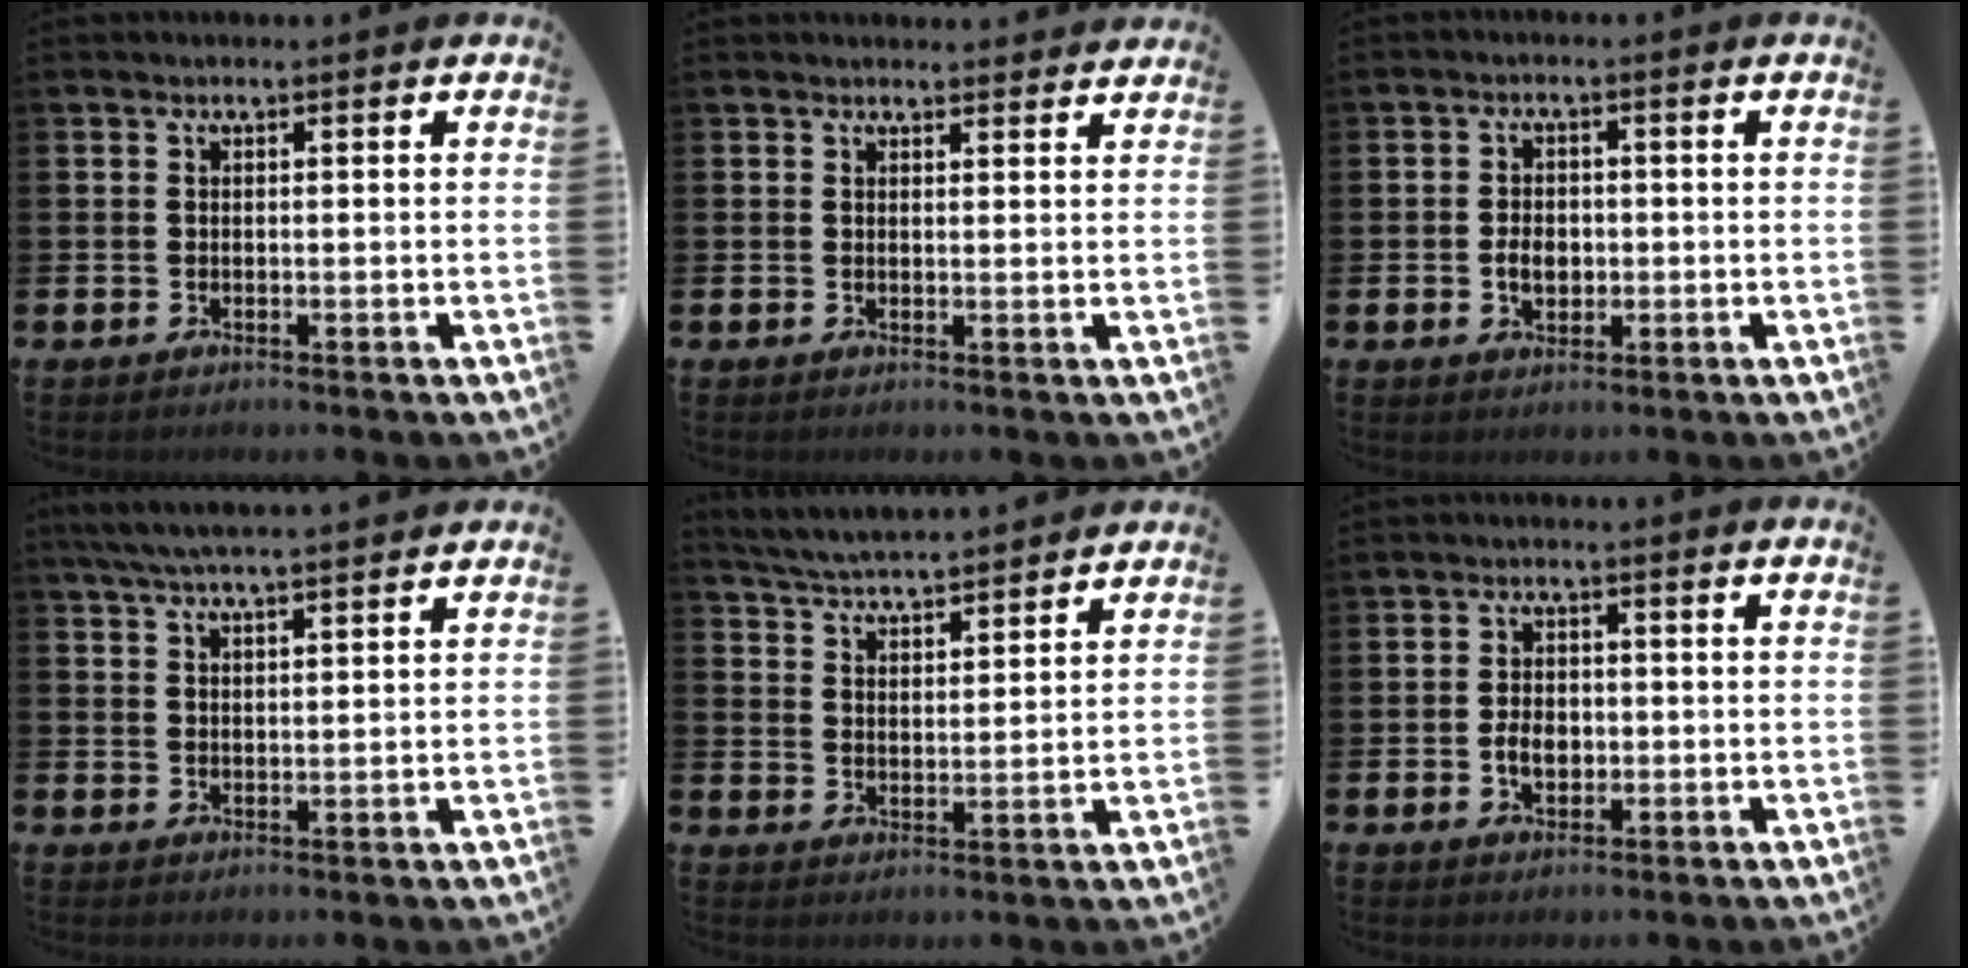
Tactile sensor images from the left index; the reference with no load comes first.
{"total": 1.6, "force": [1.6, 0.3, 0.0], "torque": [0.011, -0.008, 0.026]}
{"total": 3.2, "force": [-0.4, 2.3, 2.2], "torque": [-0.022, -0.003, -0.015]}
{"total": 5.4, "force": [5.0, 0.2, 2.1], "torque": [-0.052, -0.013, 0.092]}
{"total": 5.0, "force": [5.0, 0.1, 0.4], "torque": [-0.026, -0.036, 0.087]}
{"total": 3.3, "force": [-0.6, 2.3, 2.2], "torque": [-0.022, -0.003, -0.018]}